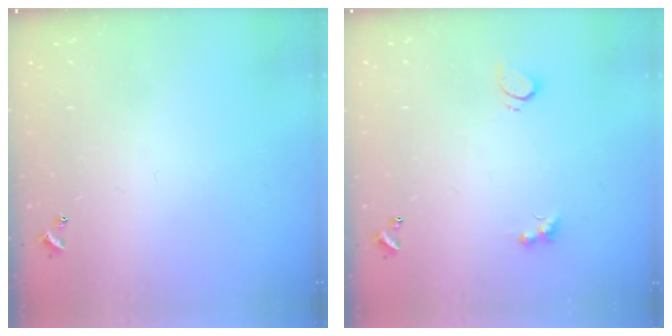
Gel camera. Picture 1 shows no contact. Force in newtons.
{"total": 3.0, "press": 2.7, "slide": 1.1}